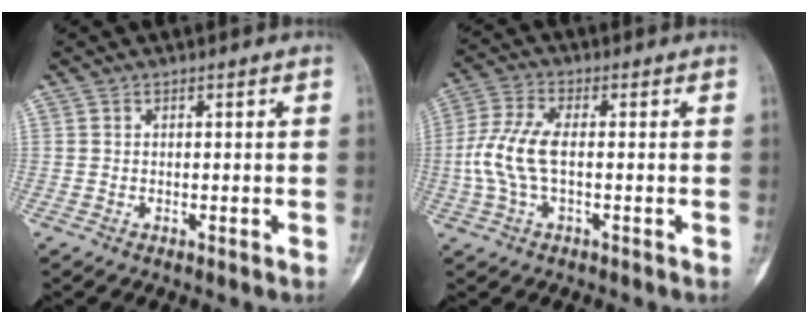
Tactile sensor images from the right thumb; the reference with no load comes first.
{"total": 8.7, "force": [-0.7, 3.8, 7.8], "torque": [-0.194, 0.016, -0.016]}